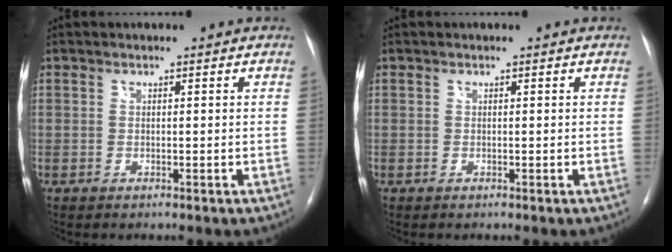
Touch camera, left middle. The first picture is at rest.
{"total": 0.0}